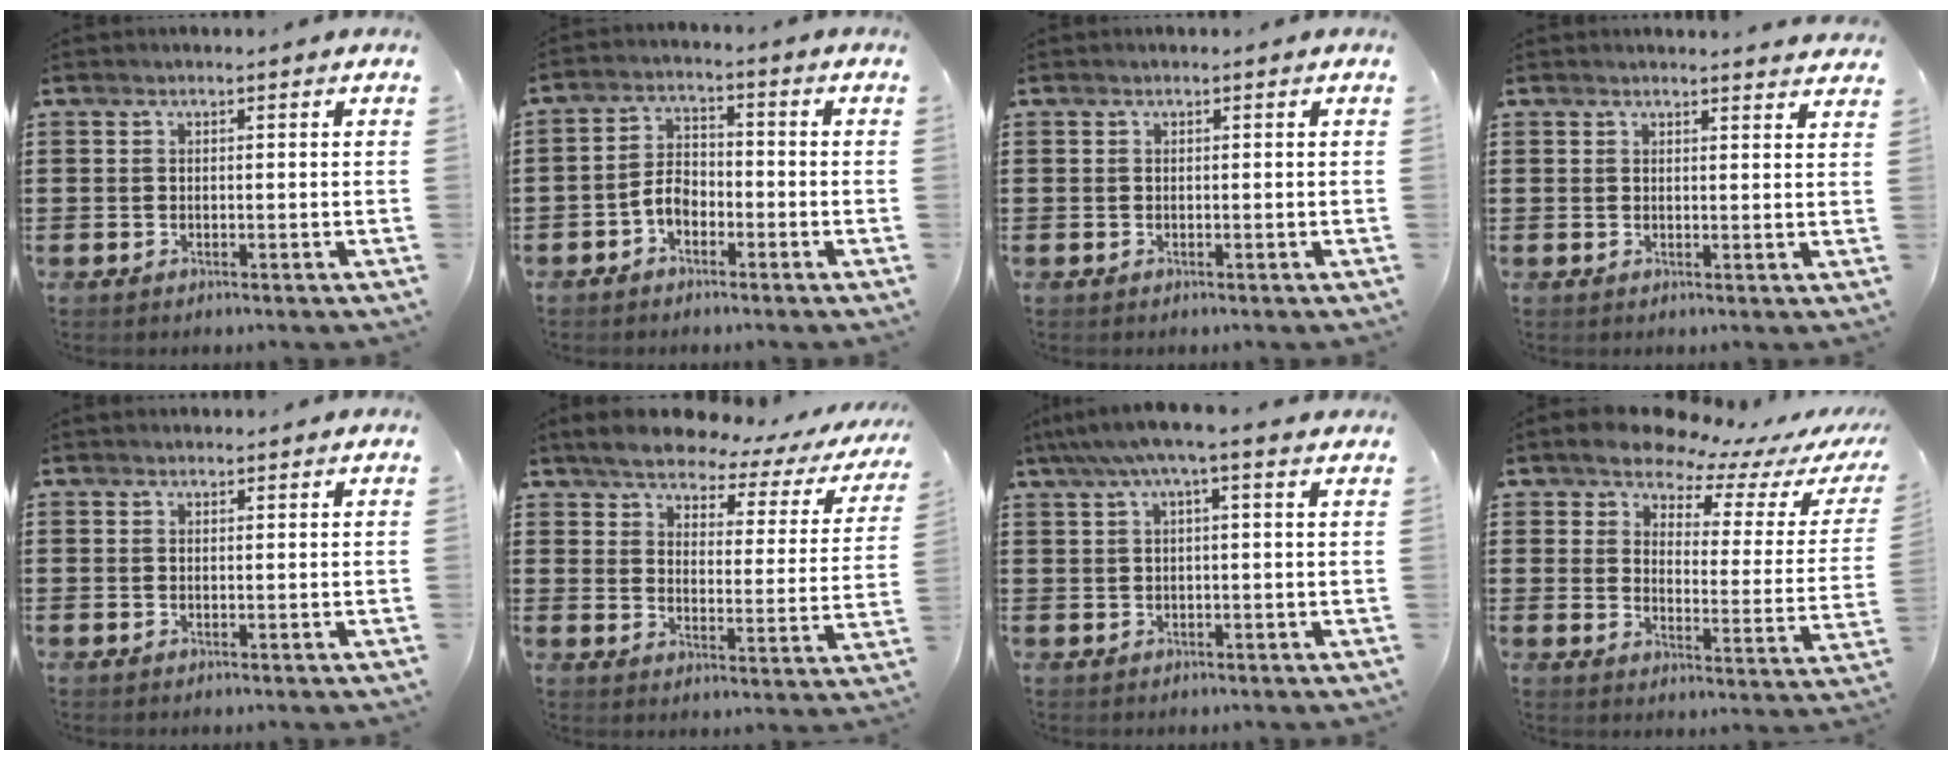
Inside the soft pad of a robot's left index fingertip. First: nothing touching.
{"total": 4.0, "force": [-2.2, 2.3, 2.5], "torque": [-0.060, 0.006, -0.047]}
{"total": 0.0}
{"total": 1.9, "force": [1.9, -0.1, 0.3], "torque": [-0.002, -0.006, 0.035]}
{"total": 0.6, "force": [0.6, 0.2, 0.0], "torque": [-0.002, 0.001, 0.013]}
{"total": 5.0, "force": [4.6, 1.0, 1.7], "torque": [-0.061, -0.026, 0.075]}
{"total": 3.6, "force": [1.6, 0.2, 3.2], "torque": [-0.066, 0.002, 0.025]}
{"total": 7.3, "force": [6.8, 1.7, 1.9], "torque": [-0.062, -0.051, 0.116]}